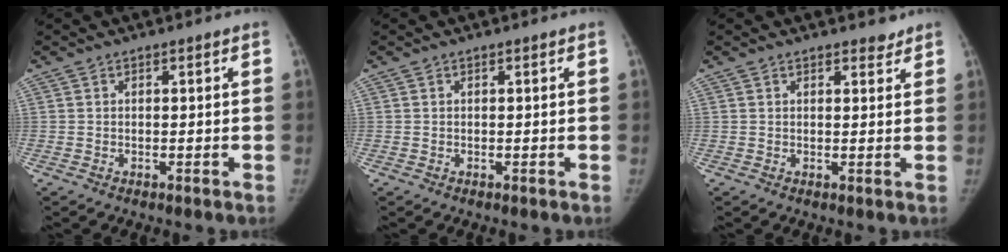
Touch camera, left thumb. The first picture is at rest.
{"total": 0.0}
{"total": 2.6, "force": [2.3, 1.1, 0.8], "torque": [0.007, -0.011, 0.027]}